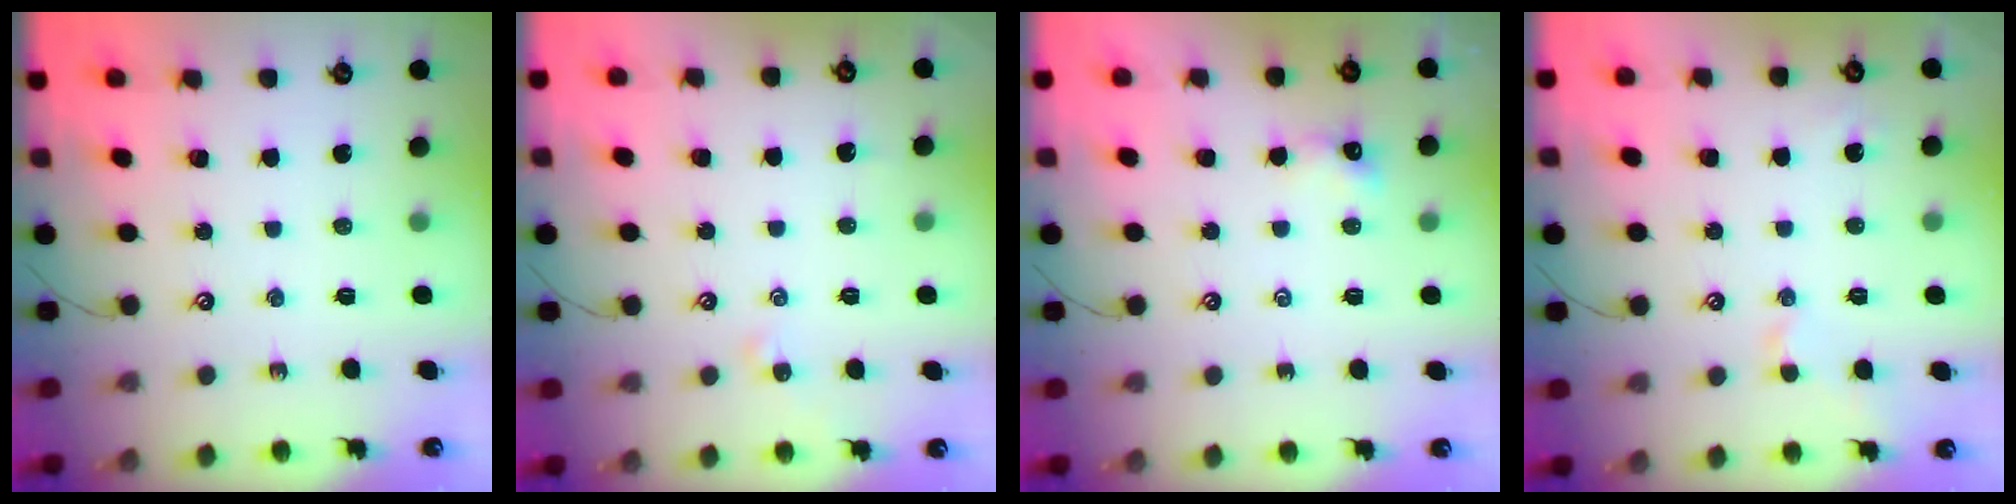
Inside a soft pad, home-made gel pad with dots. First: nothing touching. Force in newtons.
{"total": 0.0}
{"total": 0.8, "press": 0.8, "slide": 0.3}
{"total": 1.7, "press": 1.6, "slide": 0.6}